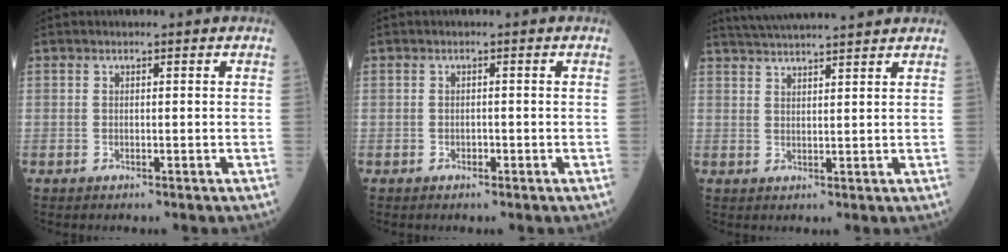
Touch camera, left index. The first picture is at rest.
{"total": 0.6, "force": [-0.4, 0.4, 0.2], "torque": [-0.002, -0.001, -0.011]}
{"total": 10.5, "force": [9.7, -0.6, 4.0], "torque": [-0.070, 0.026, 0.142]}